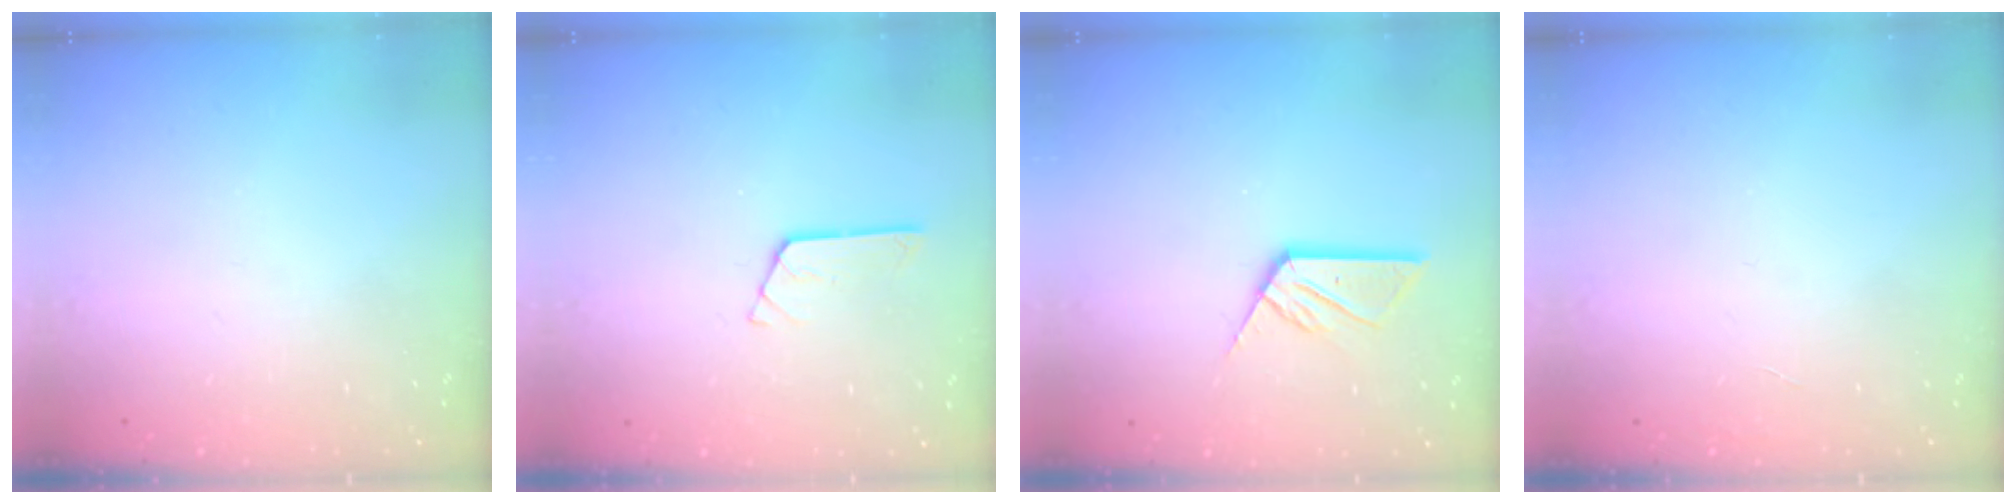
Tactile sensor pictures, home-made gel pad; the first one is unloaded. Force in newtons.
{"total": 3.1, "press": 3.1, "slide": 0.2}
{"total": 8.0, "press": 7.9, "slide": 0.5}
{"total": 0.0}